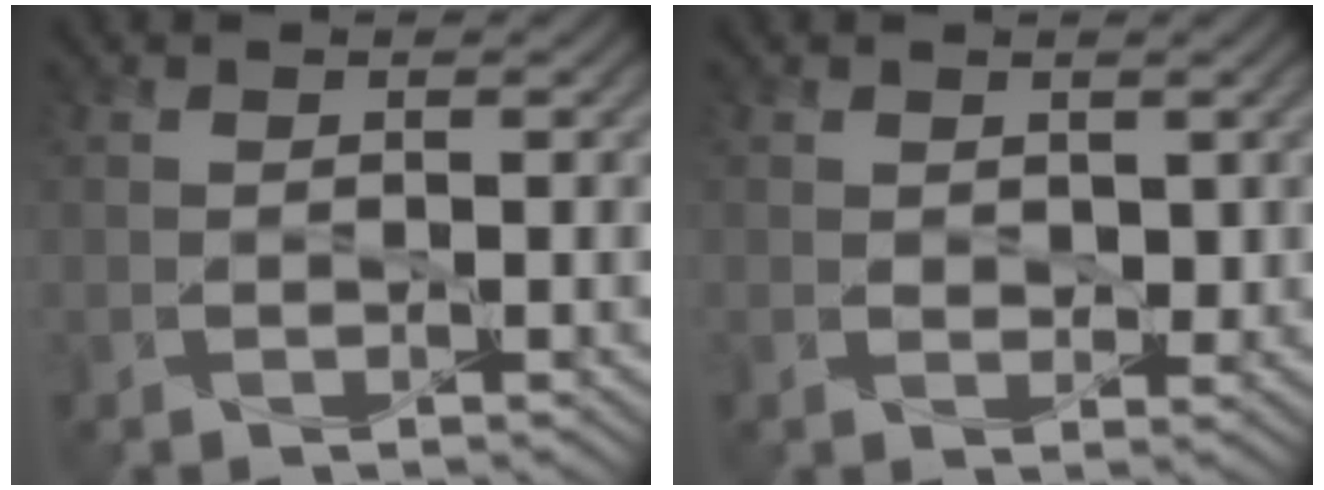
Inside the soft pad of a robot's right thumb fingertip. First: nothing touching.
{"total": 1.5, "force": [0.9, 1.0, 0.6], "torque": [-0.013, -0.006, 0.018]}